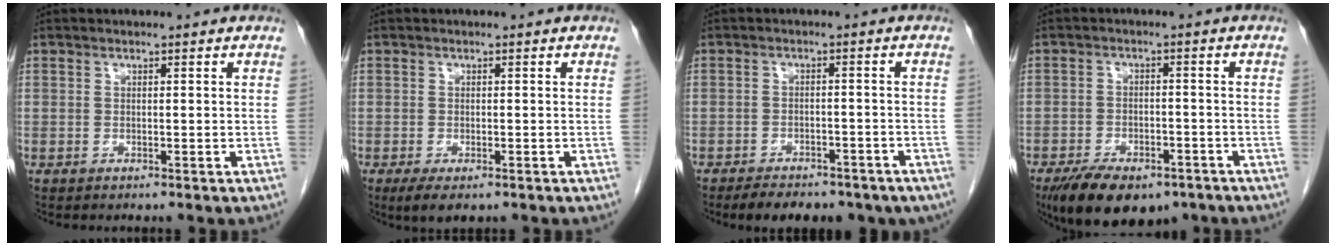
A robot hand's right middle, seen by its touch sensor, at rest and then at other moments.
{"total": 3.5, "force": [-2.2, 1.3, 2.5], "torque": [-0.046, -0.009, -0.030]}
{"total": 12.2, "force": [-9.2, 5.2, 5.9], "torque": [-0.091, 0.003, -0.115]}
{"total": 13.0, "force": [-9.2, 5.8, 7.1], "torque": [-0.117, -0.006, -0.138]}